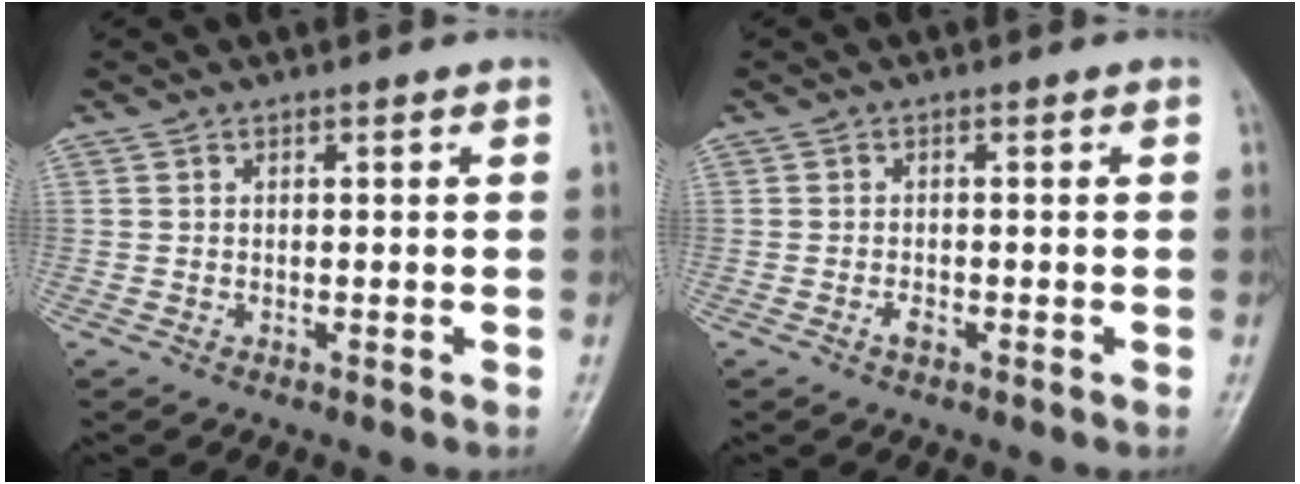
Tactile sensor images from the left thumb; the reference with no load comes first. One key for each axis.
{"total": 1.4, "fx": -0.7, "fy": 0.7, "fz": 0.9, "tx": -0.017, "ty": 0.001, "tz": -0.014}